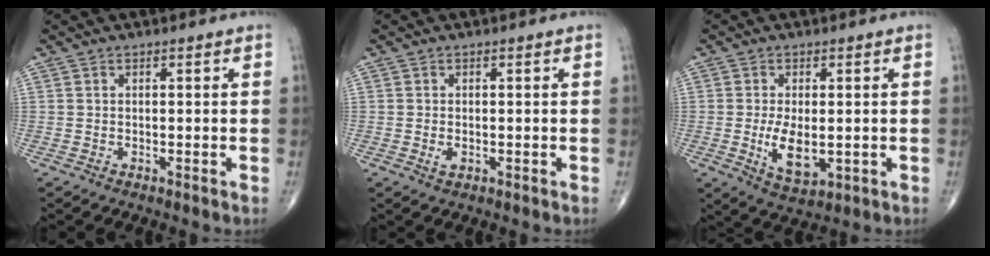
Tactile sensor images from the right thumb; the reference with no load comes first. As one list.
[{"total": 1.4, "force": [-0.2, 0.8, 1.1], "torque": [-0.020, -0.002, -0.003]}, {"total": 7.1, "force": [-0.8, 3.5, 6.1], "torque": [-0.106, -0.016, -0.003]}]